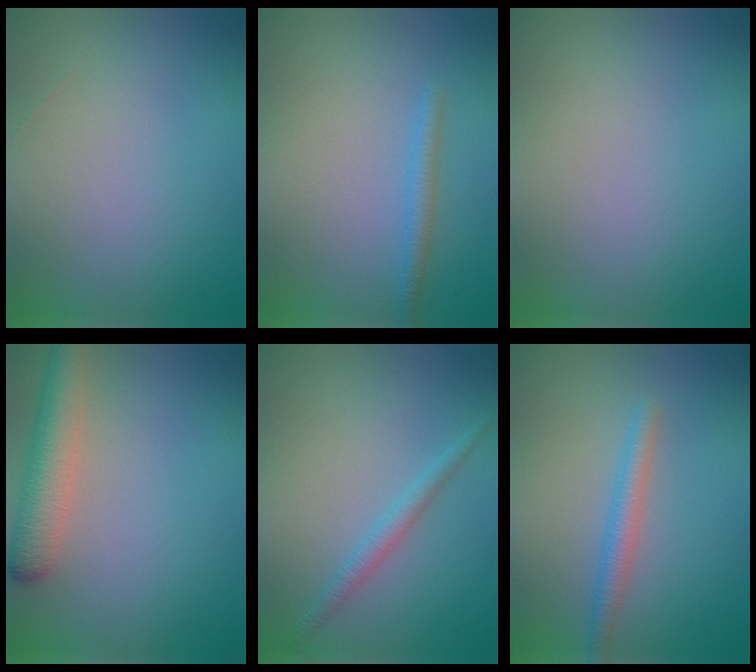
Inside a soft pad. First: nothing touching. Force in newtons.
{"total": 1.6, "press": 1.6, "slide": 0.0}
{"total": 0.0}
{"total": 4.7, "press": 4.7, "slide": 0.4}
{"total": 1.6, "press": 1.6, "slide": 0.1}
{"total": 2.3, "press": 2.2, "slide": 0.2}